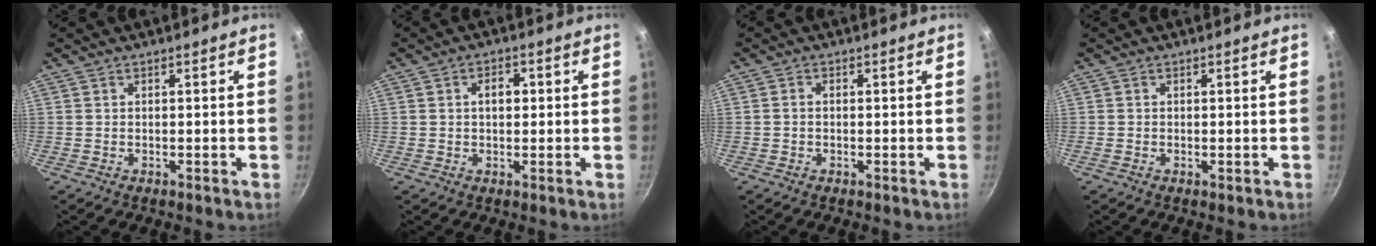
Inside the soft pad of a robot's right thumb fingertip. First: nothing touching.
{"total": 3.5, "force": [0.5, 2.3, 2.6], "torque": [-0.024, 0.010, 0.006]}
{"total": 1.2, "force": [-0.2, 0.9, 0.8], "torque": [-0.014, 0.006, -0.005]}
{"total": 0.0}